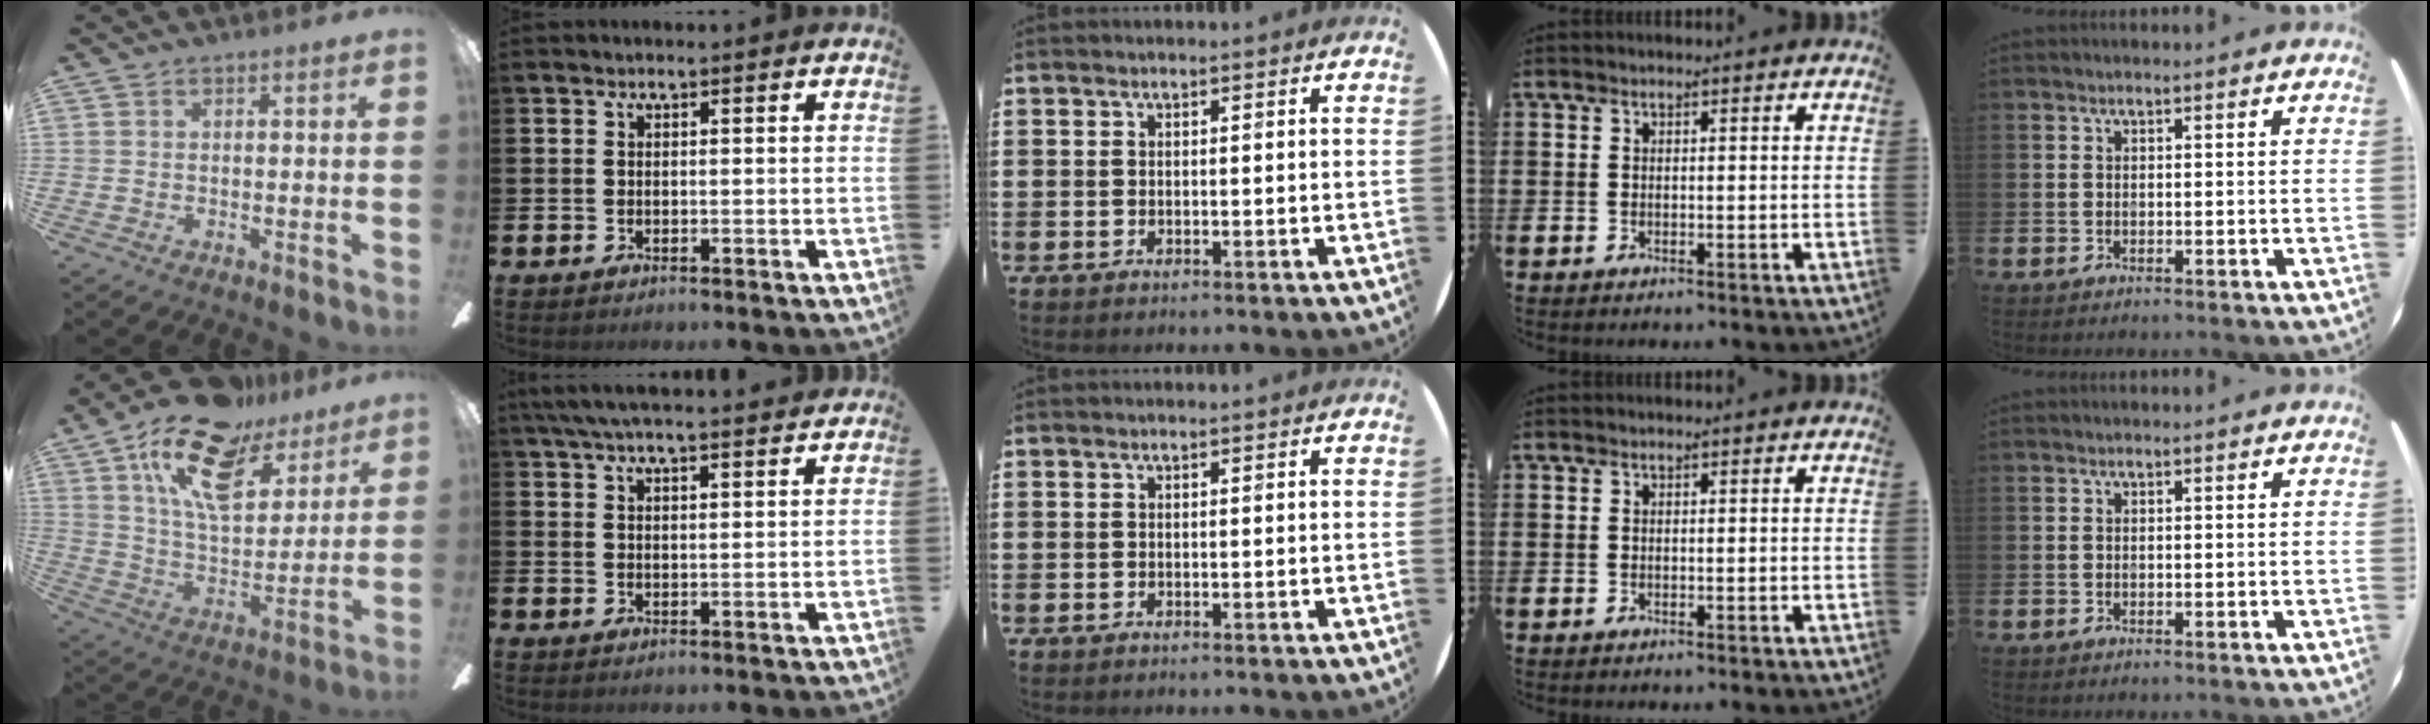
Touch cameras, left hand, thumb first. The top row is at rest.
{"thumb": {"total": 20.3, "force": [12.1, 9.7, 13.0], "torque": [-0.223, -0.058, 0.211]}, "index": {"total": 5.4, "force": [5.0, 0.5, 2.0], "torque": [-0.056, -0.010, 0.094]}}